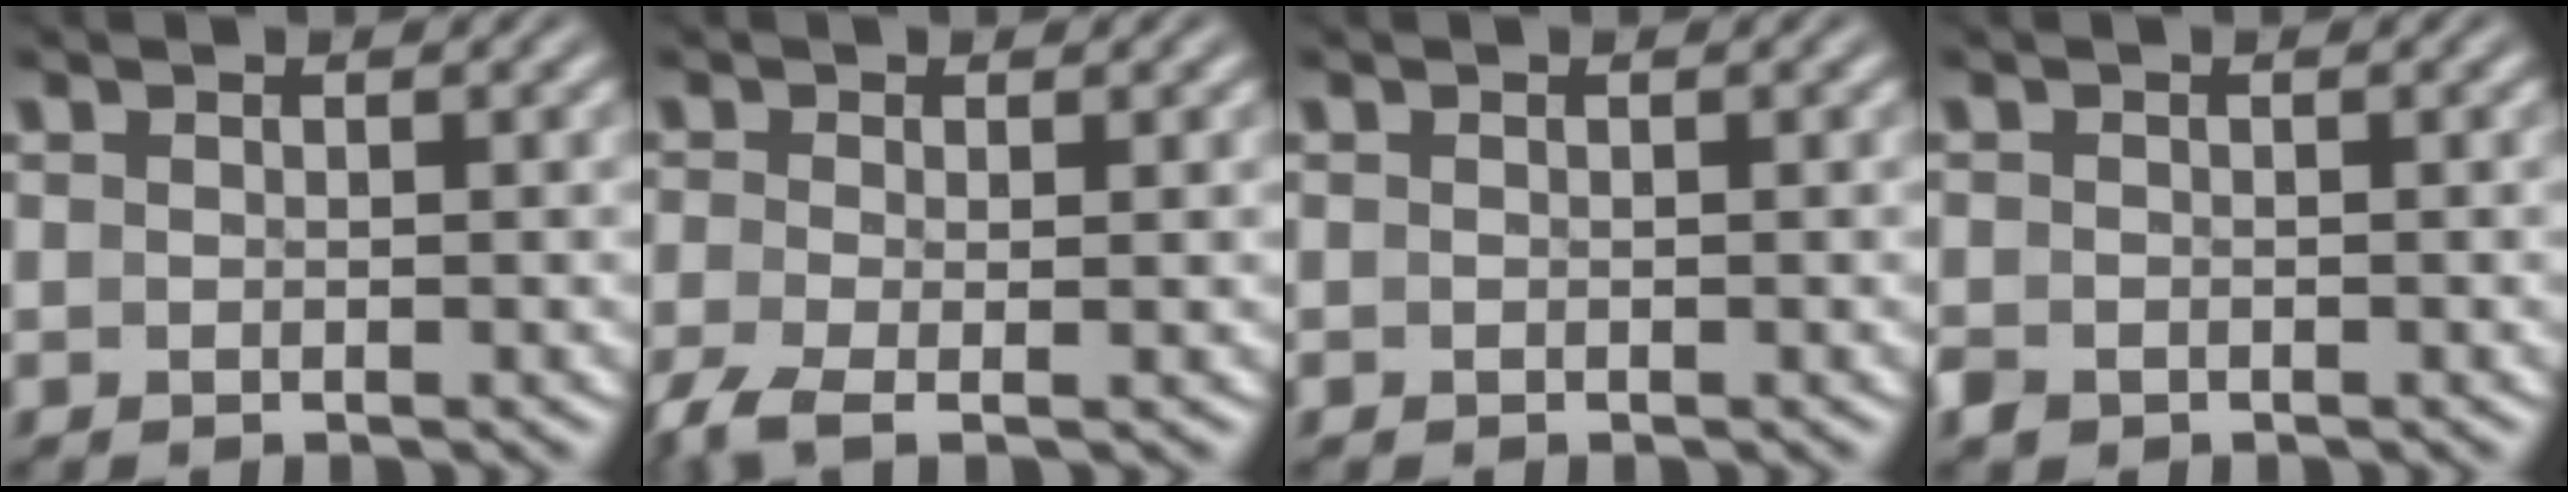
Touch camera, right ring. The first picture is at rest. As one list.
[{"total": 3.3, "force": [-2.0, 1.2, 2.3], "torque": [-0.068, -0.029, -0.019]}, {"total": 0.0}, {"total": 1.7, "force": [-1.2, 1.1, 0.4], "torque": [-0.017, -0.016, -0.014]}]